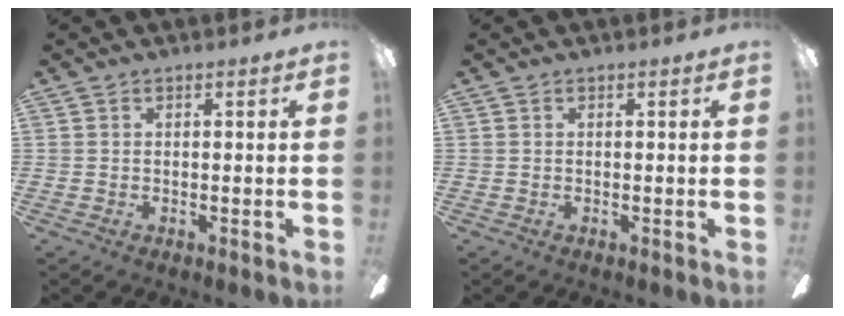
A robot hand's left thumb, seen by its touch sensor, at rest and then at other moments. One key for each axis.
{"total": 0.0}